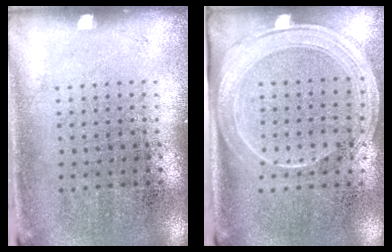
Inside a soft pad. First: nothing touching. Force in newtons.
{"total": 2.1, "press": 1.8, "slide": 1.1}